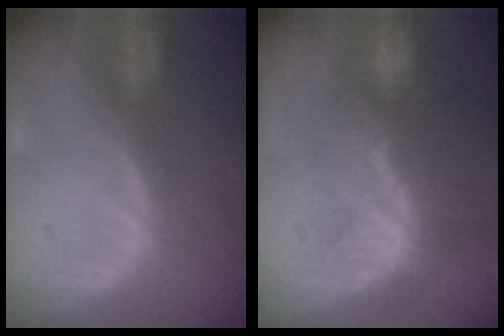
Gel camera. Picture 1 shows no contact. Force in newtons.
{"total": 8.5, "press": 7.7, "slide": 3.5}